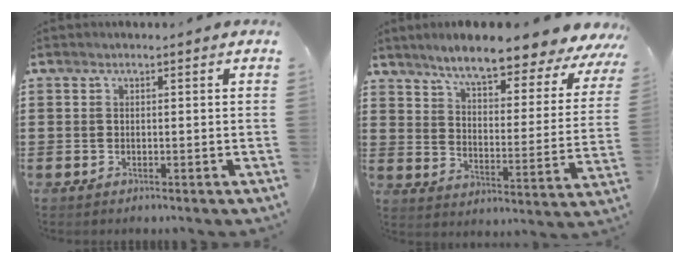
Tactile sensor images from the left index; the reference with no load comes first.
{"total": 8.2, "force": [7.2, 0.4, 4.0], "torque": [-0.092, -0.045, 0.115]}